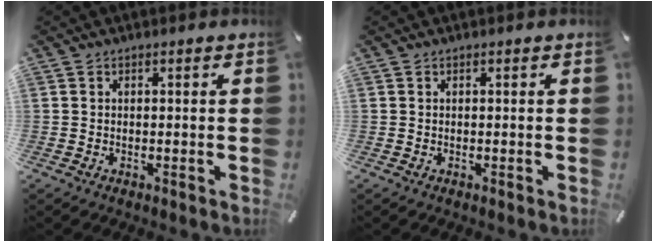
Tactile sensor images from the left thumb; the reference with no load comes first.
{"total": 0.0}